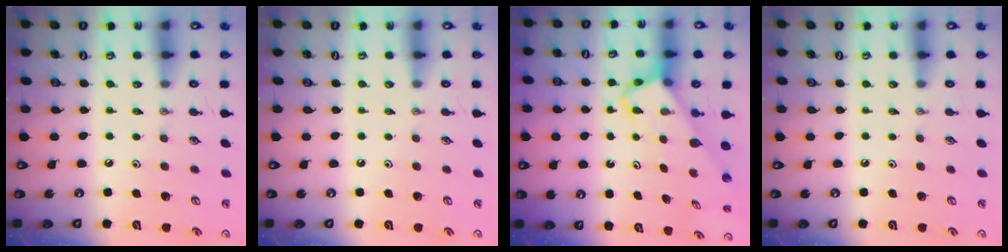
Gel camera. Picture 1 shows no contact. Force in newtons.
{"total": 0.0}
{"total": 3.9, "press": 3.8, "slide": 0.3}
{"total": 0.0}